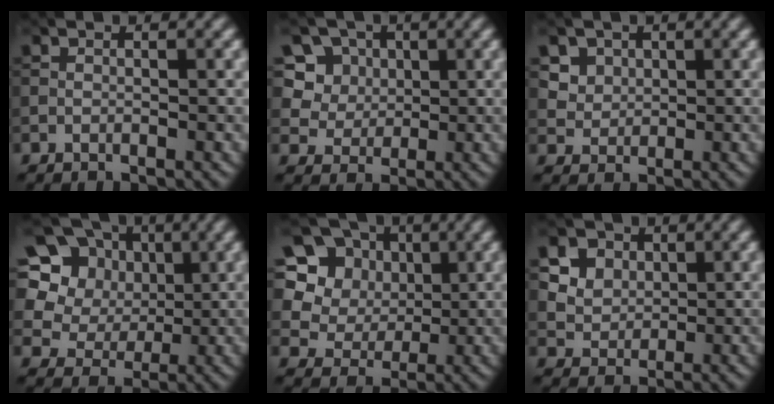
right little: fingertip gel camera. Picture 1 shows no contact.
{"total": 6.3, "force": [2.5, 5.5, 1.9], "torque": [-0.032, 0.010, 0.029]}
{"total": 3.2, "force": [1.3, 2.7, 1.2], "torque": [-0.028, 0.001, 0.020]}
{"total": 12.2, "force": [5.3, 10.2, 4.1], "torque": [-0.134, 0.033, 0.097]}
{"total": 9.6, "force": [4.0, 8.2, 2.9], "torque": [-0.087, 0.019, 0.073]}
{"total": 8.1, "force": [3.5, 6.5, 3.5], "torque": [-0.079, 0.030, 0.046]}